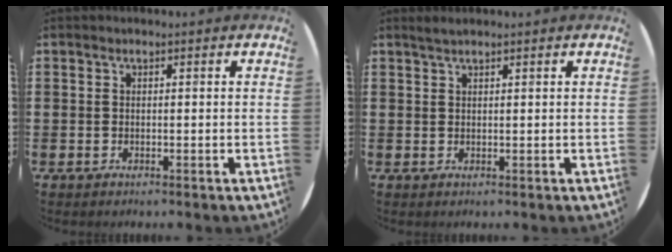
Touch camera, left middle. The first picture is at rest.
{"total": 1.0, "force": [0.9, -0.1, 0.4], "torque": [-0.009, 0.001, 0.017]}